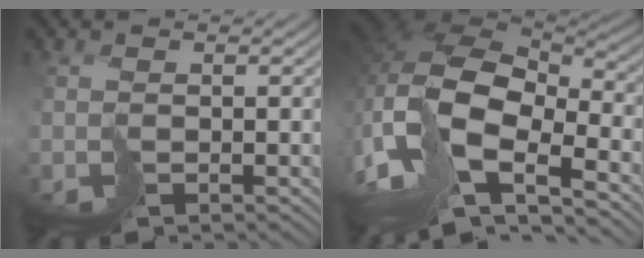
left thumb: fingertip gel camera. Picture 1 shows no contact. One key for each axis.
{"total": 16.5, "fx": -7.2, "fy": 8.6, "fz": 12.1, "tx": -0.299, "ty": -0.026, "tz": -0.124}